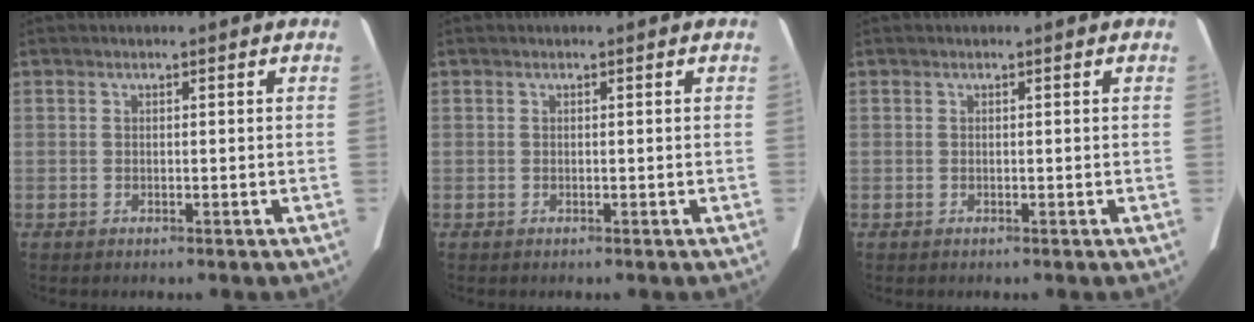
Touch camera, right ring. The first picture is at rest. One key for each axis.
{"total": 0.0}
{"total": 0.0}